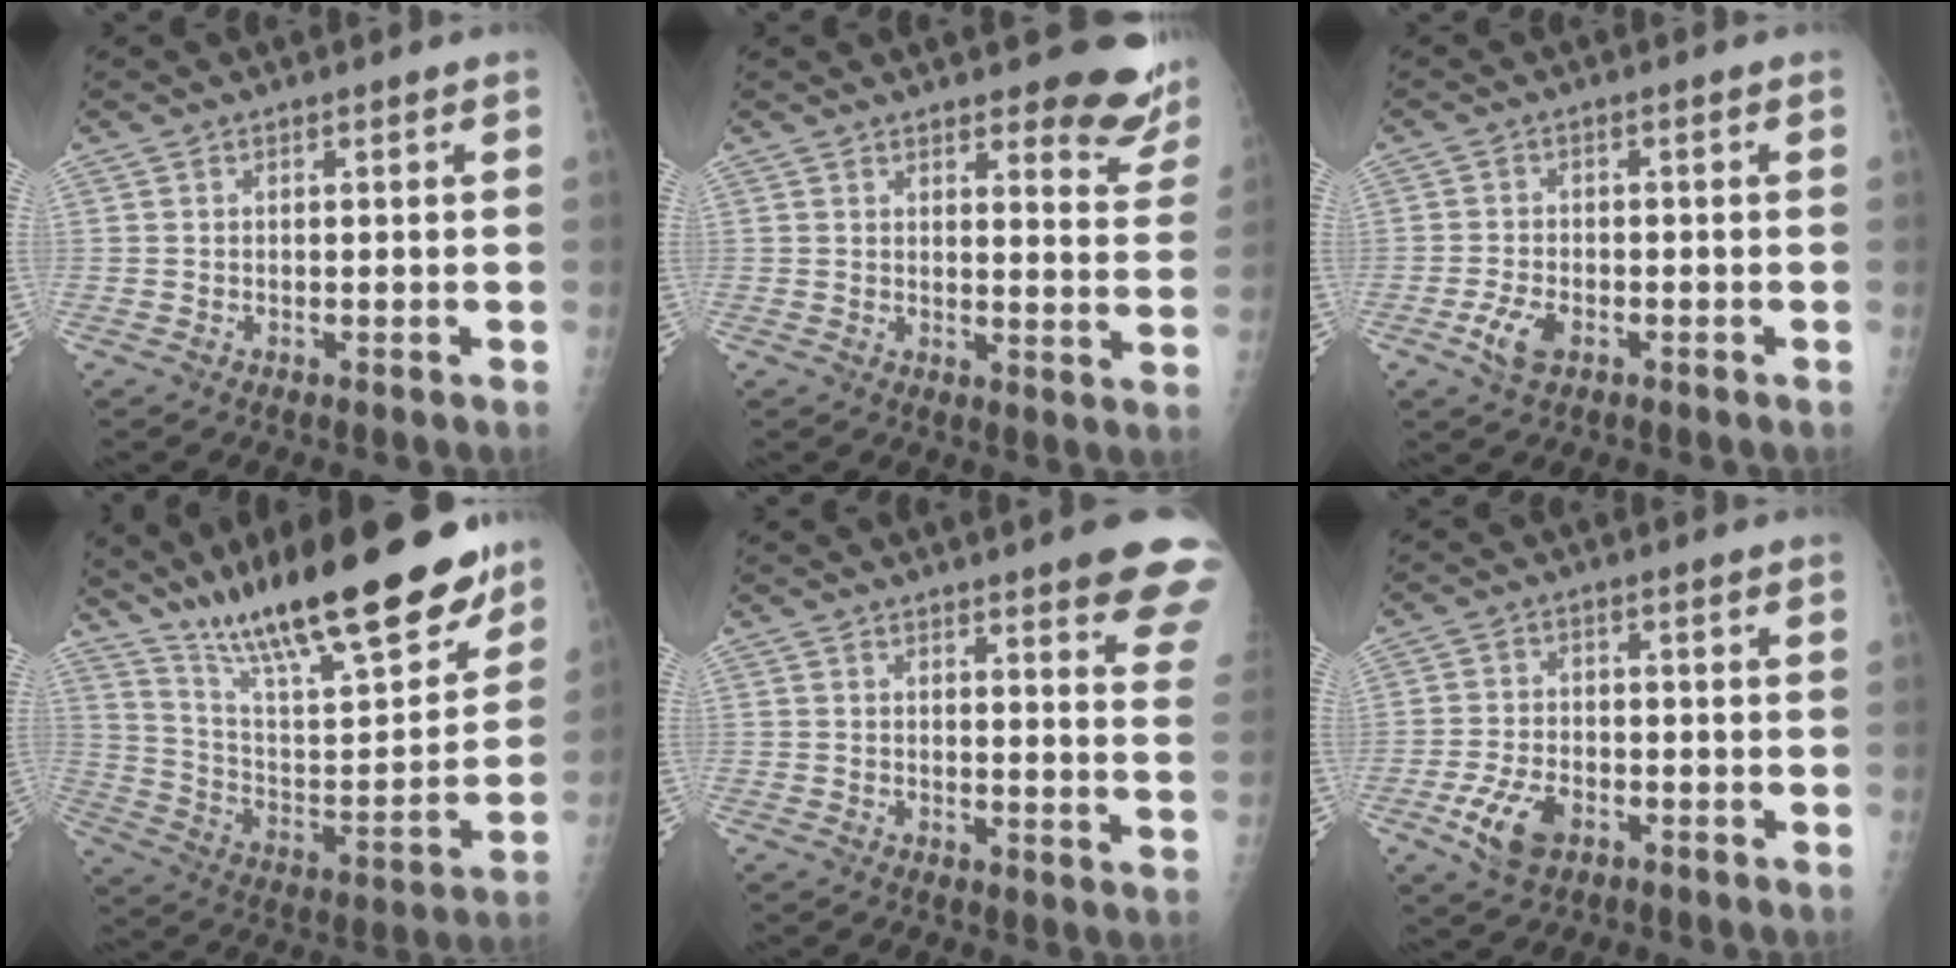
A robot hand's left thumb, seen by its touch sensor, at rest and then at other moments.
{"total": 11.0, "force": [8.9, 3.3, 5.5], "torque": [-0.026, -0.061, 0.092]}
{"total": 4.4, "force": [-2.1, 2.4, 3.1], "torque": [-0.065, 0.005, -0.037]}
{"total": 28.4, "force": [20.6, 6.9, 18.3], "torque": [-0.261, -0.074, 0.340]}
{"total": 14.2, "force": [10.3, 2.2, 9.6], "torque": [-0.089, -0.052, 0.107]}
{"total": 7.1, "force": [-3.3, 4.1, 4.7], "torque": [-0.092, 0.010, -0.057]}